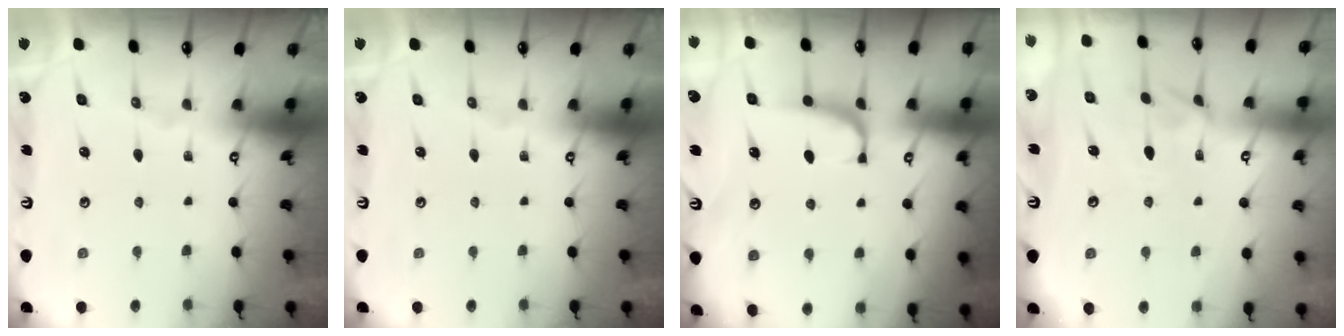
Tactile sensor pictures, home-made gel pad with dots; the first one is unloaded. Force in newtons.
{"total": 0.0}
{"total": 1.4, "press": 1.2, "slide": 0.7}
{"total": 1.3, "press": 0.9, "slide": 0.9}